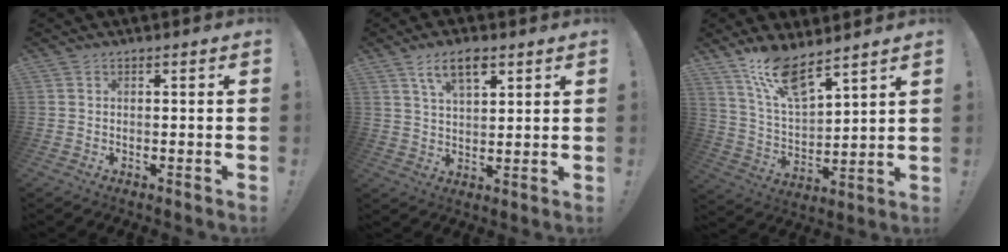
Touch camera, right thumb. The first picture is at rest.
{"total": 8.3, "force": [4.6, 3.6, 5.9], "torque": [-0.098, -0.011, 0.081]}
{"total": 12.9, "force": [10.3, 3.2, 7.0], "torque": [-0.144, -0.067, 0.185]}